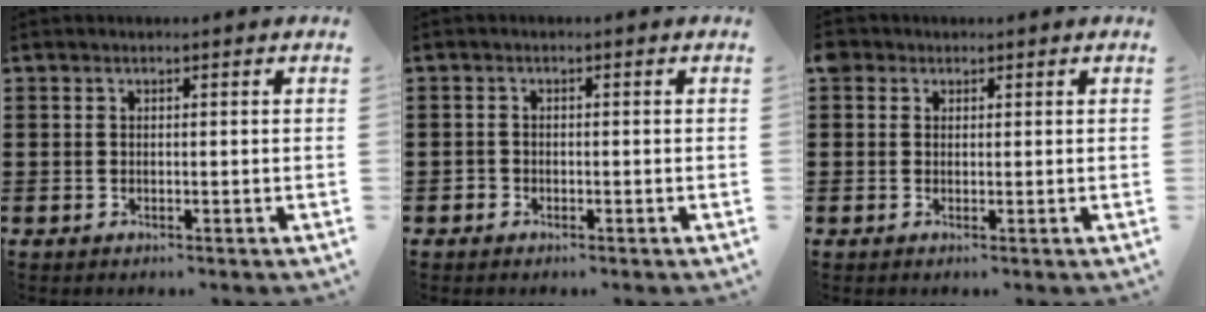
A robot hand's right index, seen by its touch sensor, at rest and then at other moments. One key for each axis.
{"total": 1.0, "fx": -0.8, "fy": 0.7, "fz": 0.1, "tx": -0.005, "ty": 0.002, "tz": -0.017}
{"total": 1.1, "fx": 0.6, "fy": 0.9, "fz": 0.1, "tx": -0.006, "ty": 0.005, "tz": 0.011}